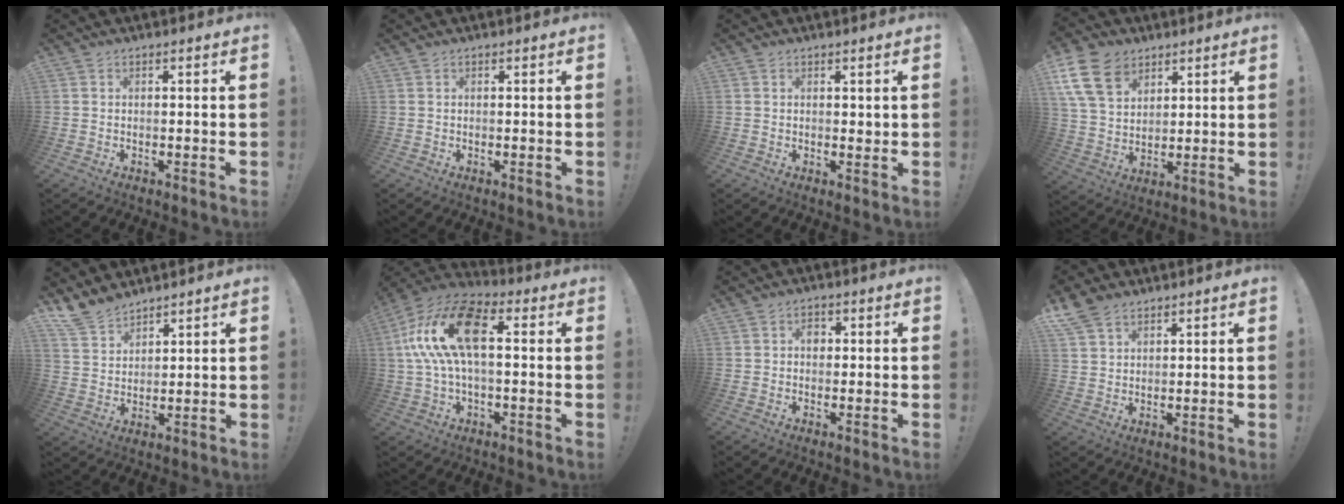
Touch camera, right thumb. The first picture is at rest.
{"total": 0.0}
{"total": 1.0, "force": [0.7, 0.6, 0.3], "torque": [0.003, -0.003, 0.010]}
{"total": 15.6, "force": [7.7, 11.0, 7.9], "torque": [-0.137, -0.036, 0.150]}
{"total": 8.8, "force": [7.6, 3.9, 2.0], "torque": [-0.048, -0.049, 0.151]}
{"total": 18.8, "force": [3.3, 9.5, 15.9], "torque": [-0.307, 0.012, 0.055]}
{"total": 2.7, "force": [0.1, 2.1, 1.7], "torque": [-0.018, 0.001, -0.003]}
{"total": 7.2, "force": [5.1, 4.2, 2.6], "torque": [-0.051, -0.020, 0.103]}